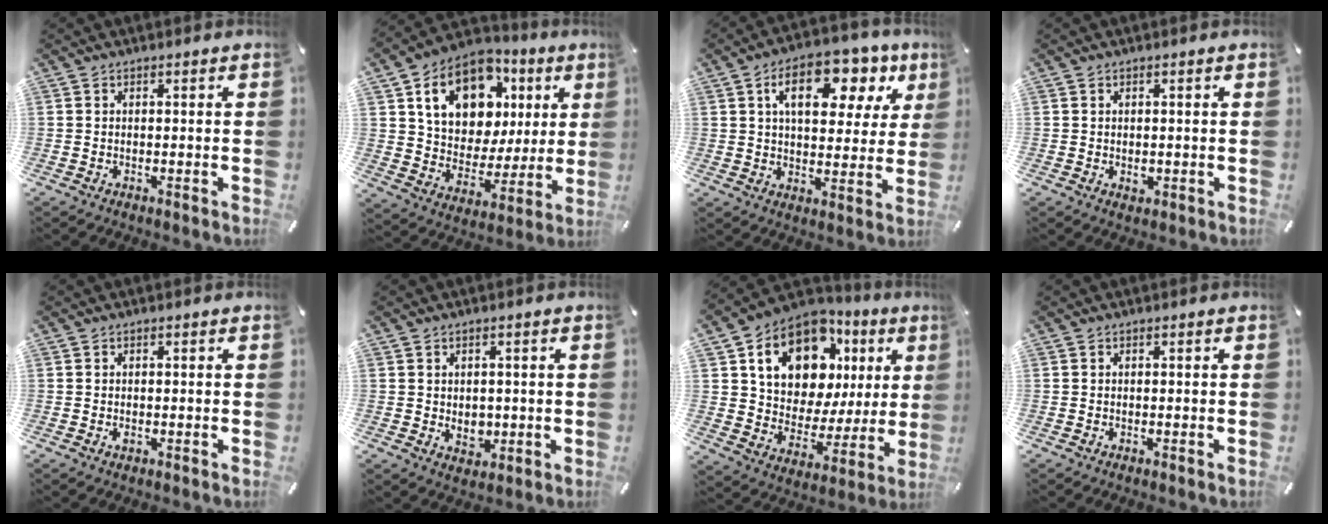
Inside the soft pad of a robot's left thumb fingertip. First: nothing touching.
{"total": 17.3, "force": [8.0, 12.5, 9.0], "torque": [-0.156, -0.030, 0.150]}
{"total": 14.8, "force": [6.8, 8.3, 10.2], "torque": [-0.151, -0.017, 0.110]}
{"total": 1.2, "force": [0.0, 1.0, 0.7], "torque": [-0.012, 0.002, 0.000]}
{"total": 0.6, "force": [-0.1, 0.4, 0.4], "torque": [-0.007, -0.002, -0.002]}
{"total": 3.8, "force": [0.1, 3.4, 1.8], "torque": [-0.008, -0.005, 0.002]}
{"total": 17.6, "force": [9.2, 11.4, 9.8], "torque": [-0.175, -0.049, 0.166]}
{"total": 0.0}